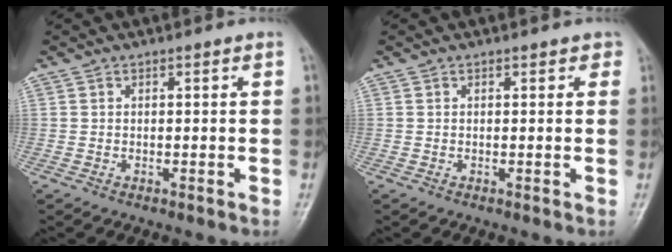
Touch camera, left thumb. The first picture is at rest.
{"total": 1.0, "force": [0.5, 0.7, 0.5], "torque": [0.008, 0.000, 0.000]}